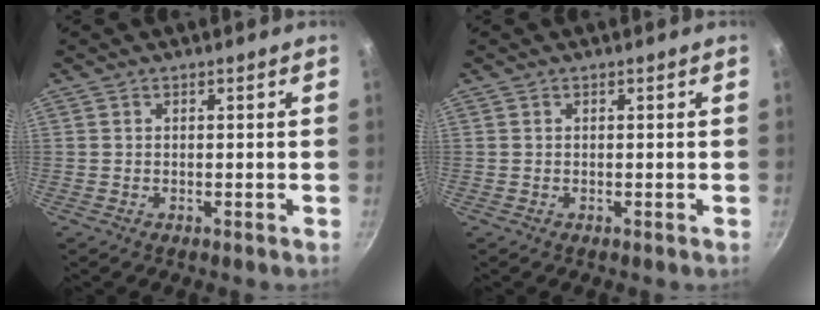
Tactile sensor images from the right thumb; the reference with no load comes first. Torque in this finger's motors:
{"motor_torque": [-0.05, 0.05, -0.05, 0.04, 0.01]}